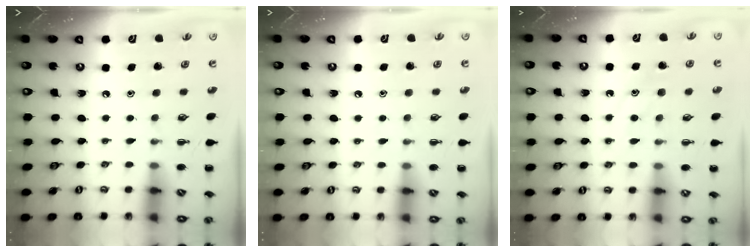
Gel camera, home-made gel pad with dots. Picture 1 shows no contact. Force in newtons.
{"total": 5.2, "press": 4.9, "slide": 1.6}
{"total": 10.3, "press": 10.2, "slide": 0.8}